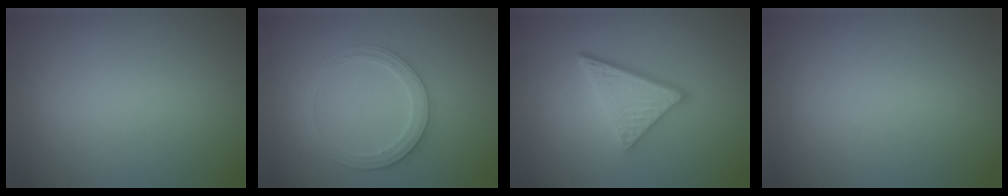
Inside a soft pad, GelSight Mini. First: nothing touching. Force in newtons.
{"total": 3.0, "press": 2.6, "slide": 1.4}
{"total": 4.8, "press": 3.4, "slide": 3.4}
{"total": 0.0}